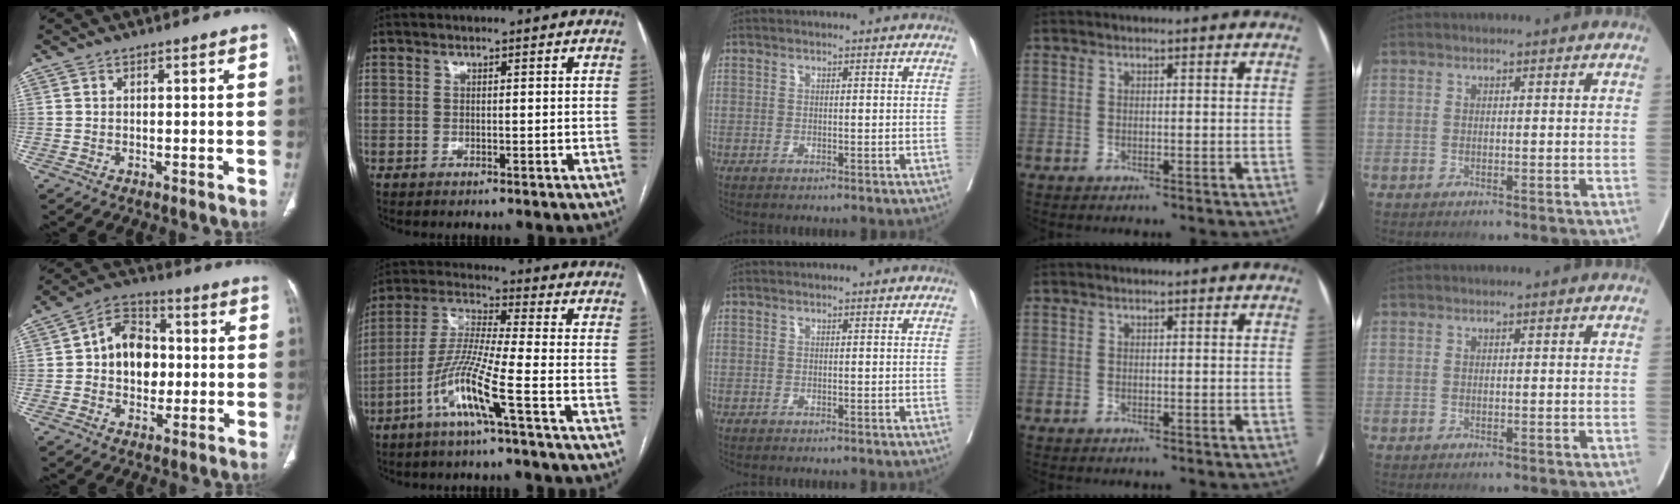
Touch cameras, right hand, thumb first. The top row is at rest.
{"thumb": {"total": 10.9, "force": [0.2, 8.2, 7.2], "torque": [-0.076, 0.021, -0.005]}, "index": {"total": 10.2, "force": [-4.9, -1.0, 8.9], "torque": [-0.187, -0.004, -0.100]}}